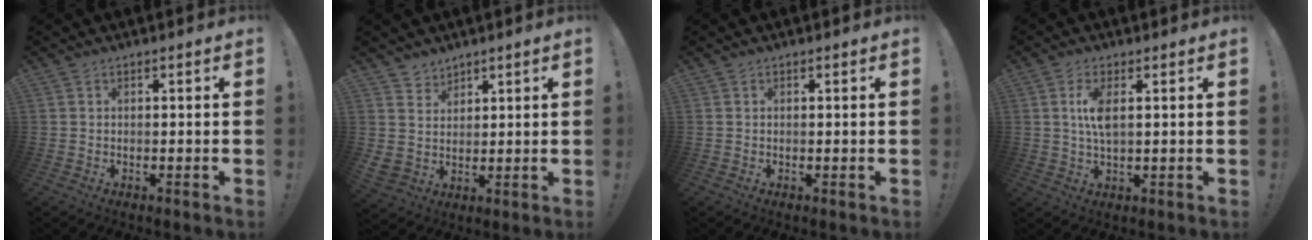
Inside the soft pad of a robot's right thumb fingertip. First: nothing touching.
{"total": 6.0, "force": [3.5, 4.8, -0.1], "torque": [-0.005, -0.038, 0.074]}
{"total": 0.0}
{"total": 5.8, "force": [1.3, 2.3, 5.2], "torque": [-0.102, -0.002, 0.020]}